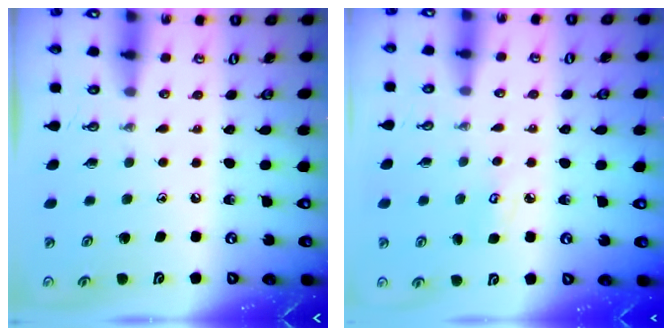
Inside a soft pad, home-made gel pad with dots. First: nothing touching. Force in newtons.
{"total": 4.4, "press": 4.4, "slide": 0.4}